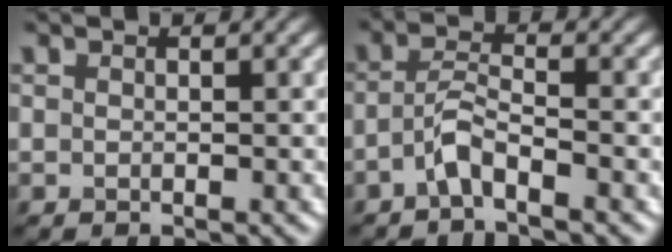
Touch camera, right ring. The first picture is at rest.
{"total": 2.6, "force": [-1.8, 0.5, 1.9], "torque": [-0.039, 0.007, -0.041]}